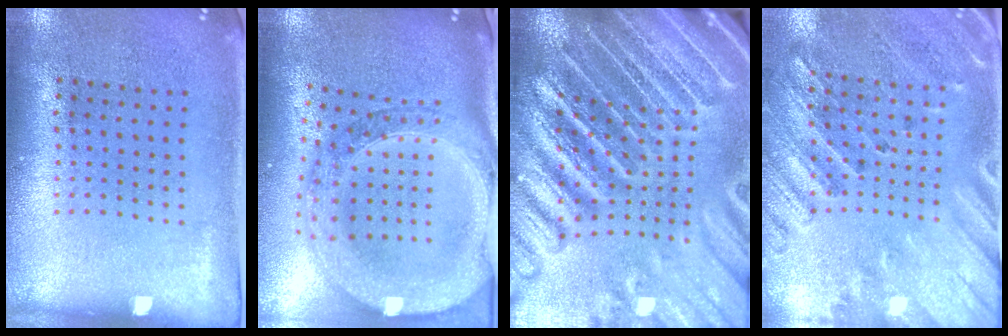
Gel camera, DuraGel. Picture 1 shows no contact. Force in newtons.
{"total": 3.7, "press": 2.9, "slide": 2.2}
{"total": 5.7, "press": 4.9, "slide": 2.8}
{"total": 2.4, "press": 2.1, "slide": 1.3}